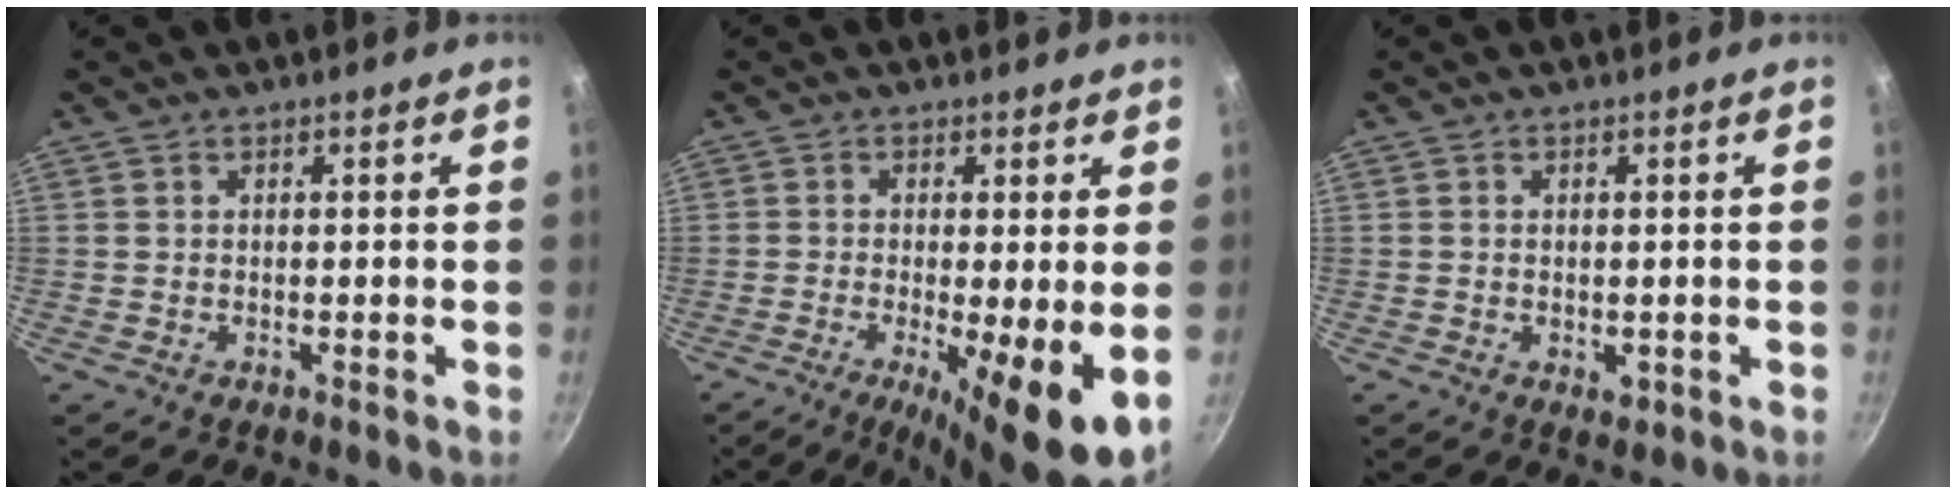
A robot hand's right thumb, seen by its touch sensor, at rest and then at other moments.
{"total": 10.3, "force": [-2.2, 1.8, 9.9], "torque": [-0.163, -0.012, -0.032]}
{"total": 1.9, "force": [-0.4, 1.2, 1.5], "torque": [-0.020, -0.005, -0.004]}